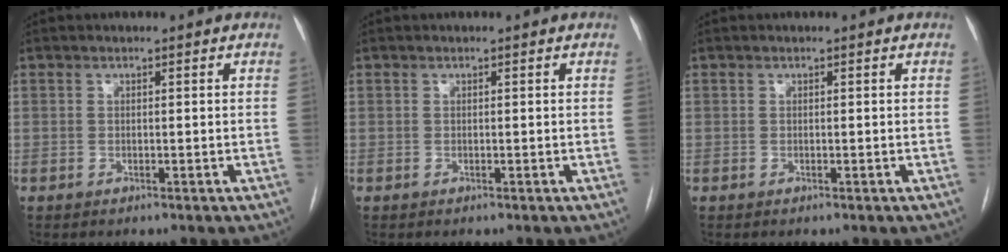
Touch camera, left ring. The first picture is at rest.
{"total": 0.0}
{"total": 0.0}